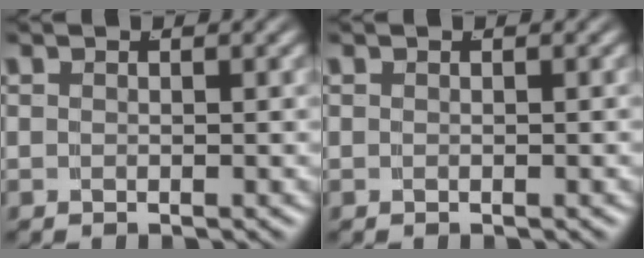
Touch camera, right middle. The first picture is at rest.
{"total": 0.0}